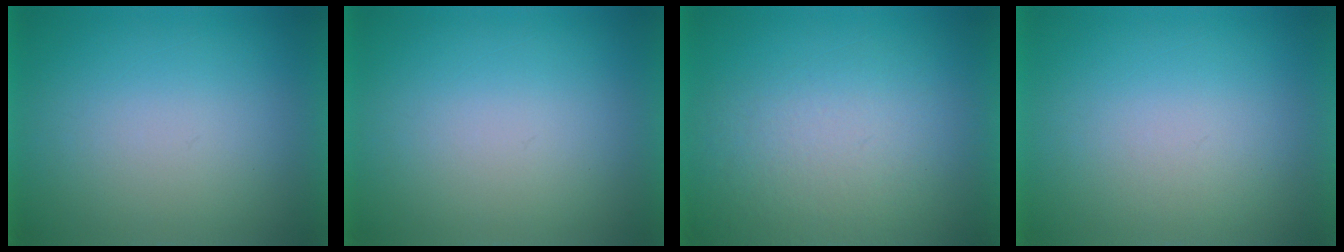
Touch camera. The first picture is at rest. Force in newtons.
{"total": 0.0}
{"total": 5.5}
{"total": 1.1}